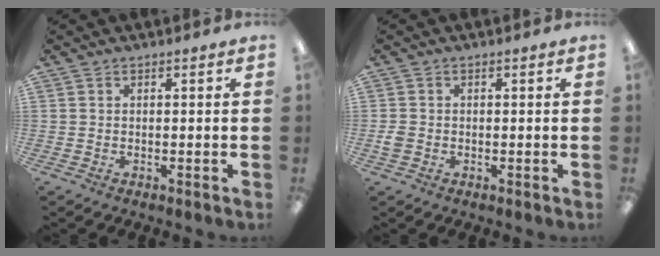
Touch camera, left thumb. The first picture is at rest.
{"total": 2.0, "force": [-0.3, 1.7, 1.1], "torque": [-0.018, 0.004, -0.006]}